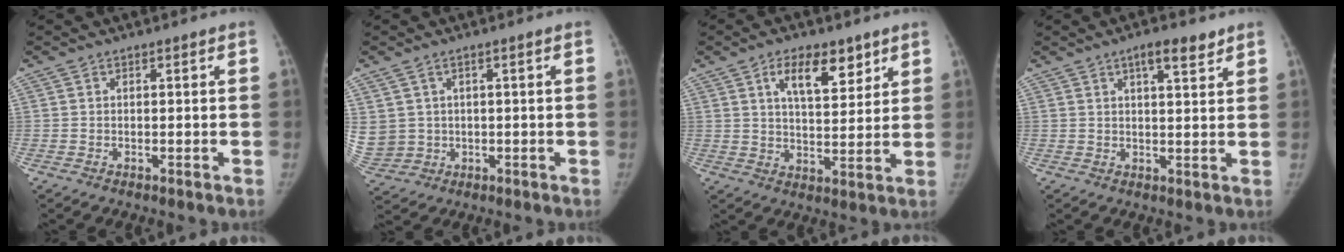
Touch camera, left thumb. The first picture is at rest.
{"total": 7.6, "force": [1.5, 6.5, 3.6], "torque": [-0.086, -0.001, 0.048]}
{"total": 9.9, "force": [5.5, 4.6, 6.8], "torque": [-0.083, -0.031, 0.092]}
{"total": 5.2, "force": [3.3, 1.6, 3.7], "torque": [-0.043, -0.018, 0.049]}